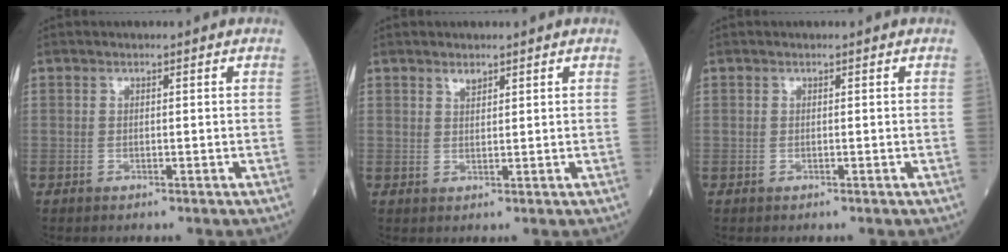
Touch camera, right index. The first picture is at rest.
{"total": 1.3, "force": [1.1, 0.5, 0.6], "torque": [-0.010, -0.004, 0.020]}
{"total": 0.0}